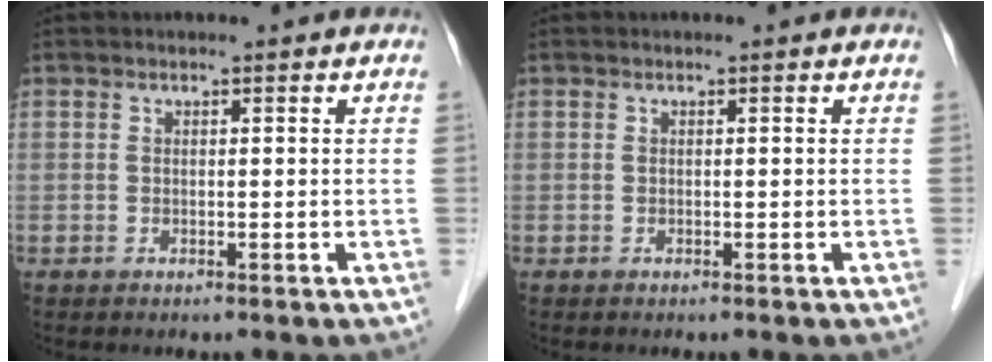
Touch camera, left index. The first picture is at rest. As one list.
[{"total": 0.0}]